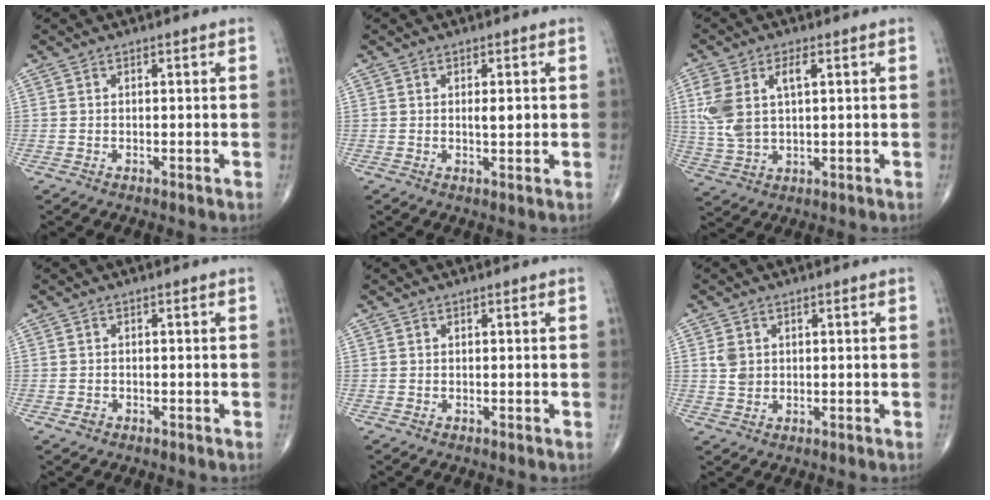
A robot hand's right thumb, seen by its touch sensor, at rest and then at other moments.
{"total": 2.7, "force": [0.3, 0.9, 2.5], "torque": [-0.038, -0.003, 0.003]}
{"total": 9.9, "force": [2.5, 5.1, 8.1], "torque": [-0.183, 0.005, 0.056]}
{"total": 1.1, "force": [-0.6, 0.8, 0.4], "torque": [-0.007, 0.005, -0.010]}
{"total": 0.0}
{"total": 3.0, "force": [0.6, 2.5, 1.6], "torque": [-0.019, -0.002, 0.017]}